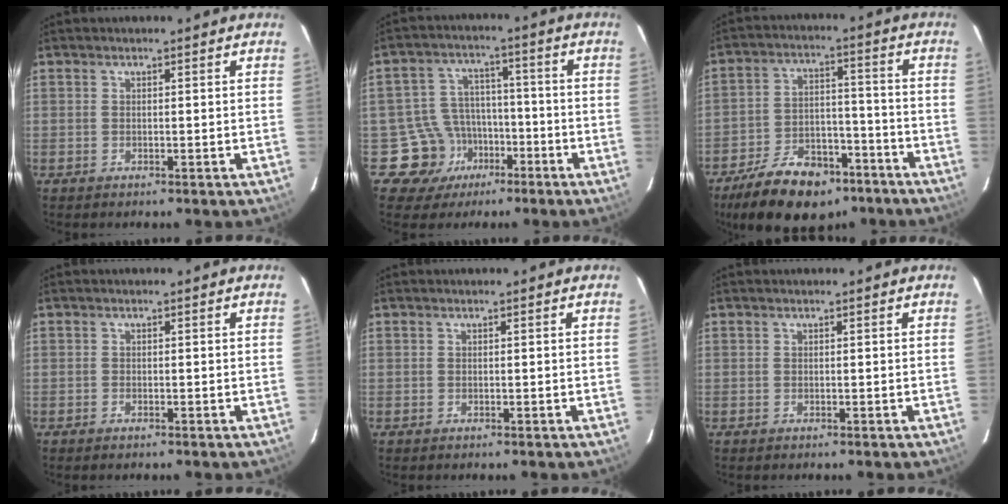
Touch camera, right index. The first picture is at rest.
{"total": 9.3, "force": [-5.2, 7.7, 0.5], "torque": [-0.029, 0.032, -0.074]}
{"total": 17.2, "force": [-12.1, 8.8, 8.4], "torque": [-0.177, 0.010, -0.181]}
{"total": 0.6, "force": [-0.5, 0.2, 0.2], "torque": [-0.004, -0.001, -0.011]}
{"total": 0.0}
{"total": 0.0}